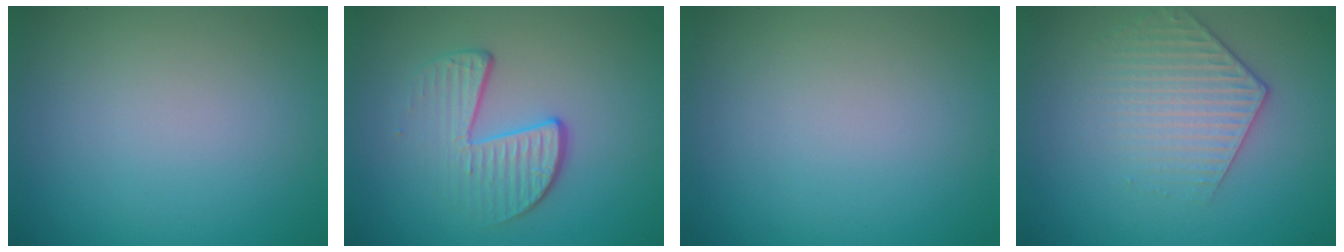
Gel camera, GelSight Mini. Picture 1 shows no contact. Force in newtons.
{"total": 4.0, "press": 2.7, "slide": 2.9}
{"total": 0.0}
{"total": 3.1, "press": 2.8, "slide": 1.4}